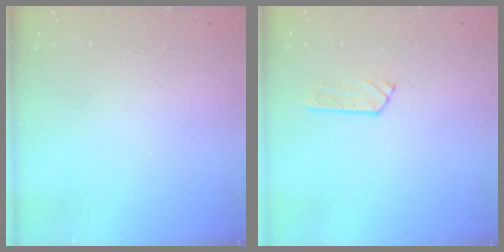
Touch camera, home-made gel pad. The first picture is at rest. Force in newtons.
{"total": 3.0, "press": 3.0, "slide": 0.4}